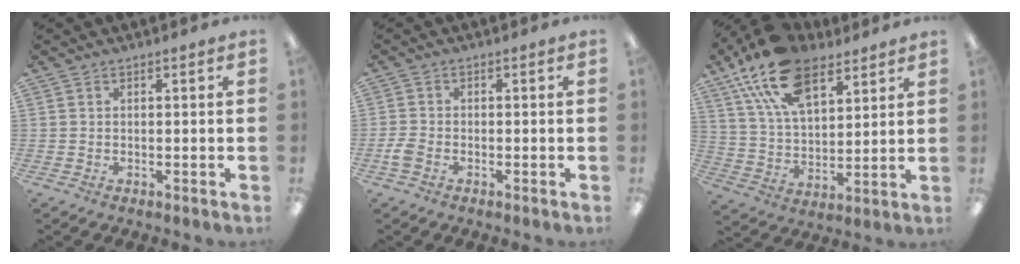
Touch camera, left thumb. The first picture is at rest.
{"total": 2.5, "force": [-1.0, 1.6, 1.7], "torque": [-0.041, 0.000, -0.021]}
{"total": 18.6, "force": [11.6, 9.7, 10.8], "torque": [-0.207, -0.040, 0.214]}